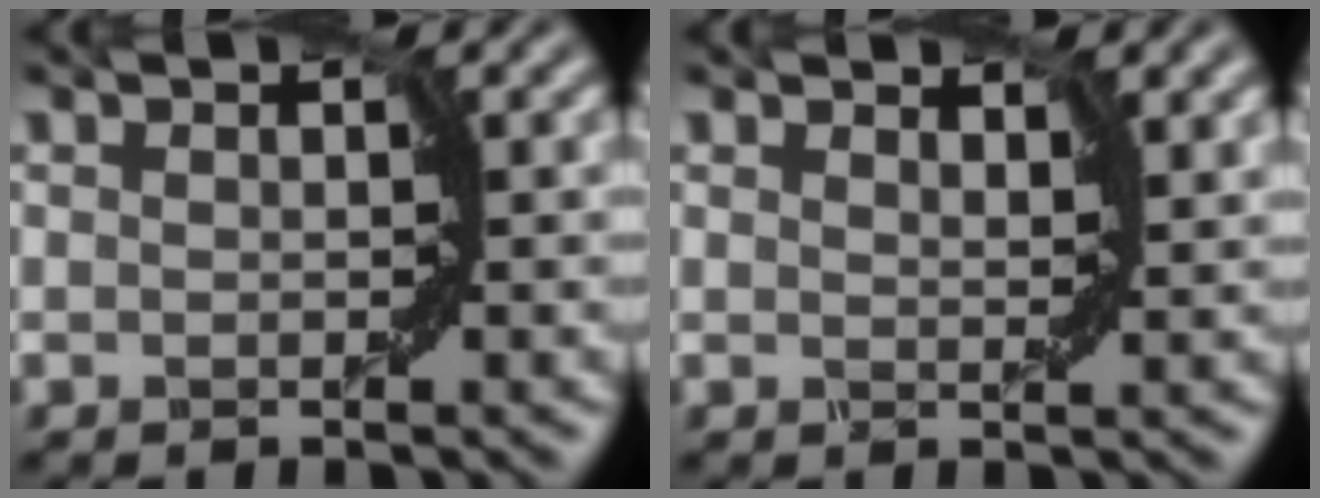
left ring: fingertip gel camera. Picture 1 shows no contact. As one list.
[{"total": 1.3, "force": [1.2, 0.1, 0.4], "torque": [-0.013, 0.002, 0.022]}]